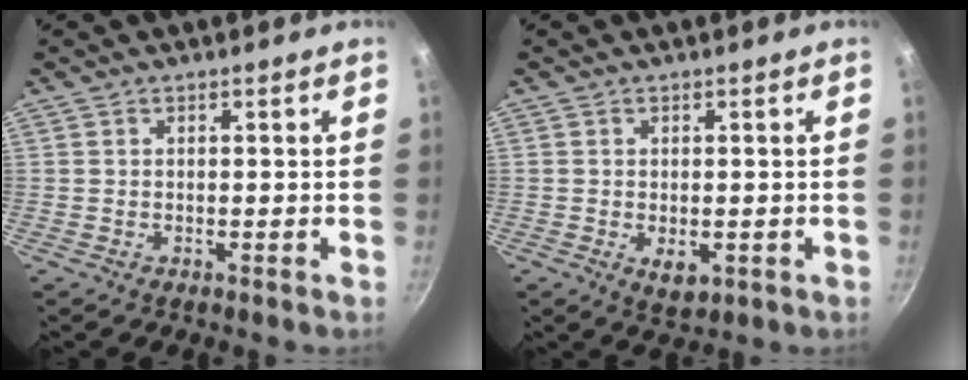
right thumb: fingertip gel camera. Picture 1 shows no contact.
{"total": 3.8, "force": [-0.8, 2.2, 2.9], "torque": [-0.043, -0.010, -0.007]}